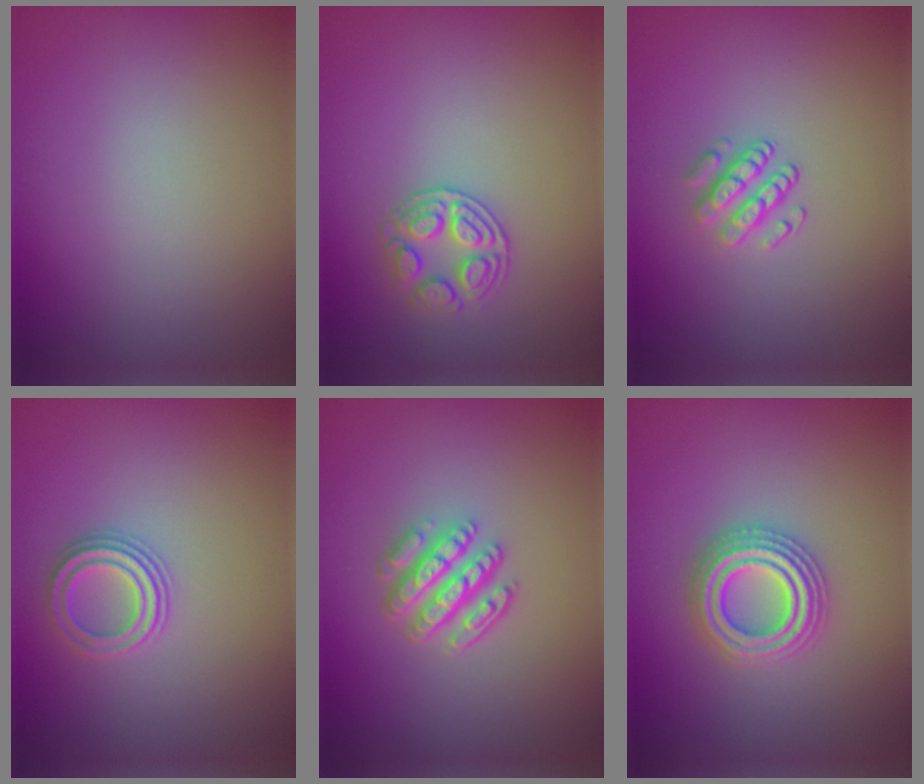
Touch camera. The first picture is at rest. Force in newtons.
{"total": 2.6, "press": 2.6, "slide": 0.4}
{"total": 2.0, "press": 1.6, "slide": 1.3}
{"total": 2.3, "press": 2.2, "slide": 0.8}
{"total": 4.7, "press": 3.5, "slide": 3.1}
{"total": 4.3, "press": 4.2, "slide": 0.8}